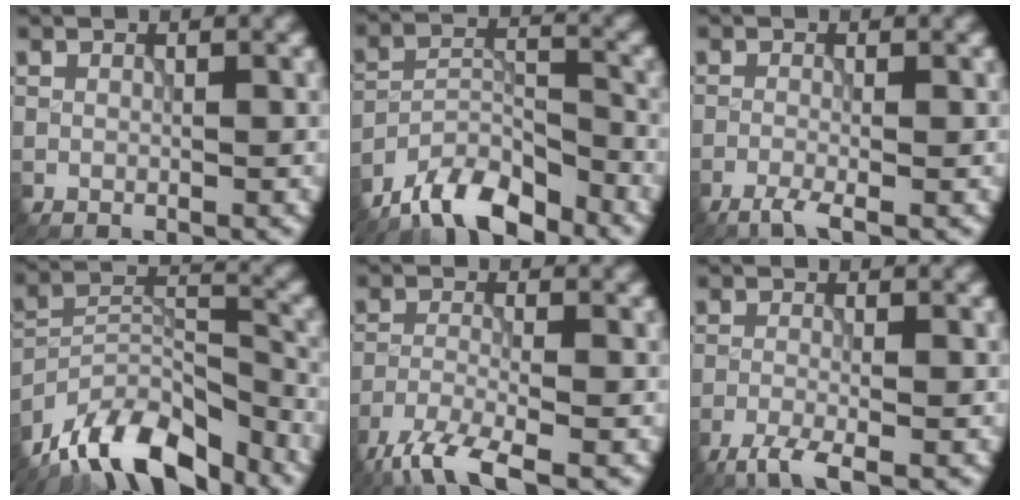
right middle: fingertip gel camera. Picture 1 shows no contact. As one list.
[{"total": 7.0, "force": [-5.9, 2.2, 3.0], "torque": [-0.044, -0.003, -0.118]}, {"total": 2.2, "force": [-1.4, 0.4, 1.6], "torque": [-0.026, -0.003, -0.038]}, {"total": 11.3, "force": [-9.1, 3.9, 5.4], "torque": [-0.086, 0.015, -0.177]}, {"total": 5.4, "force": [-4.2, 1.0, 3.3], "torque": [-0.065, -0.012, -0.089]}, {"total": 3.0, "force": [-2.1, 0.5, 2.0], "torque": [-0.040, -0.005, -0.053]}]